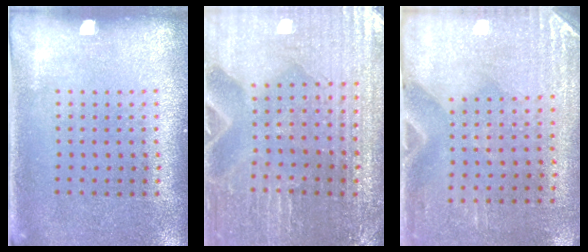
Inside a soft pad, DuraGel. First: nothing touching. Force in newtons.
{"total": 1.7, "press": 1.7, "slide": 0.2}
{"total": 2.9, "press": 2.5, "slide": 1.4}